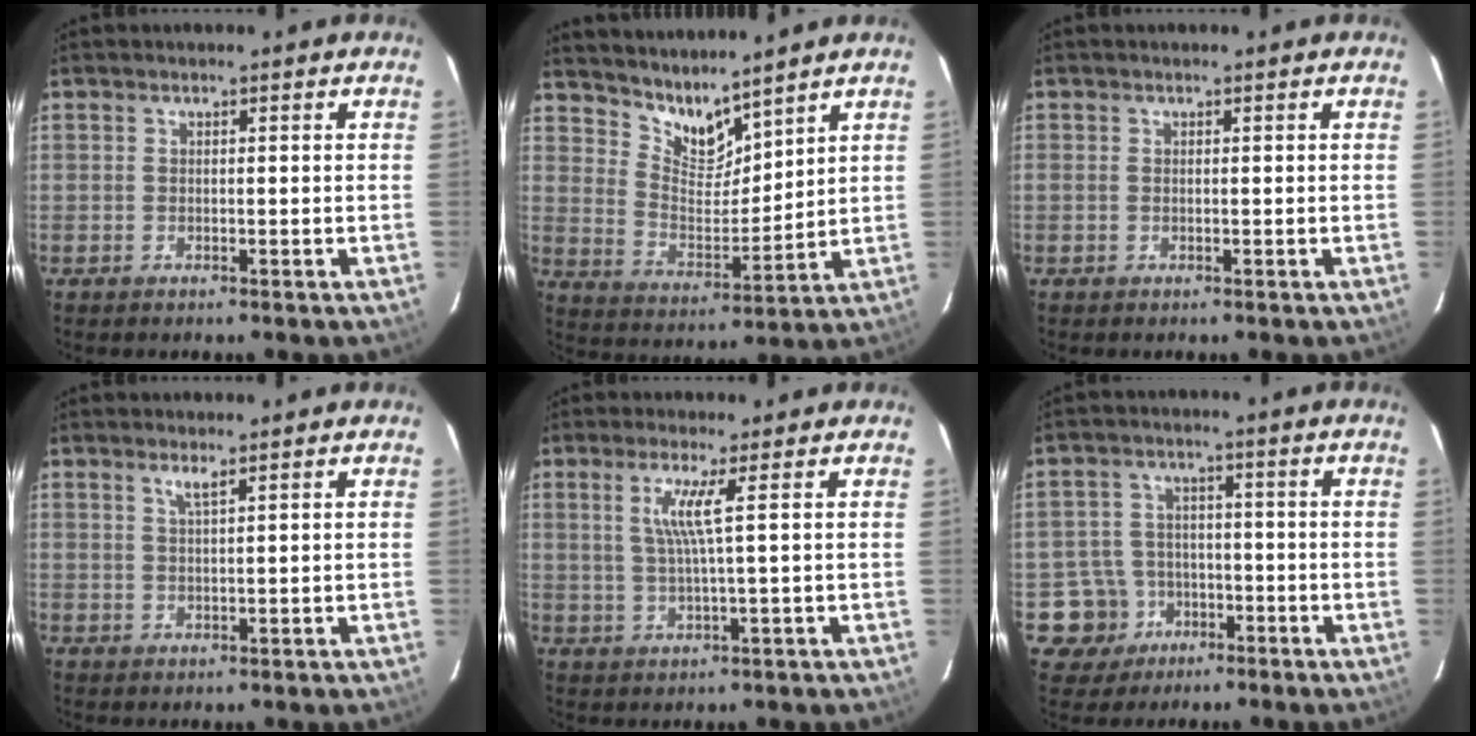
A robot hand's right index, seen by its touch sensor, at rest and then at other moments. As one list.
[{"total": 9.3, "force": [8.3, 2.4, 3.5], "torque": [-0.064, -0.009, 0.162]}, {"total": 0.0}, {"total": 1.7, "force": [1.2, 0.0, 1.2], "torque": [-0.024, 0.000, 0.022]}, {"total": 4.3, "force": [1.5, -1.1, 3.9], "torque": [-0.069, -0.002, 0.029]}, {"total": 7.5, "force": [-3.5, 6.7, 0.4], "torque": [-0.030, 0.024, -0.047]}]